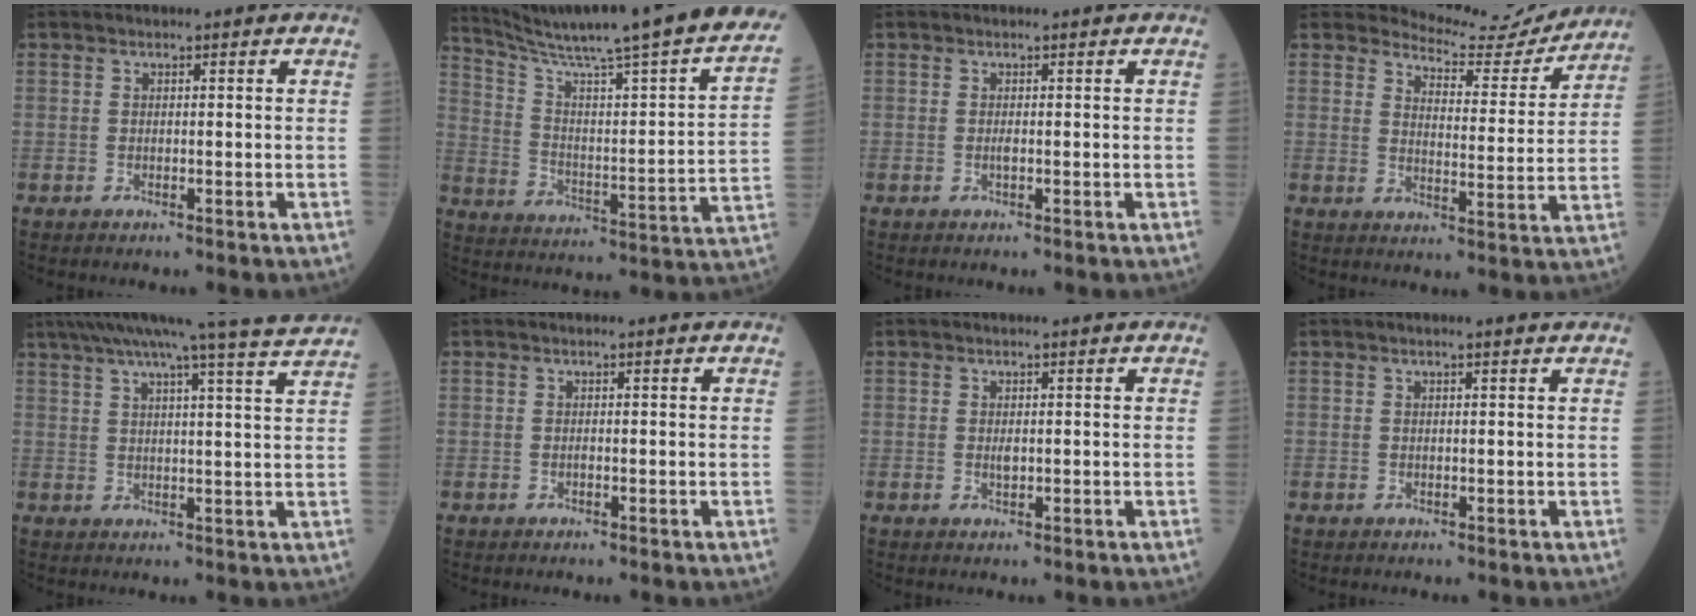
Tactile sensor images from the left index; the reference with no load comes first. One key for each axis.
{"total": 29.1, "fx": 25.1, "fy": -0.2, "fz": 14.8, "tx": -0.240, "ty": -0.087, "tz": 0.338}
{"total": 0.6, "fx": 0.0, "fy": 0.0, "fz": 0.6, "tx": -0.015, "ty": 0.000, "tz": -0.001}
{"total": 10.1, "fx": 10.0, "fy": 1.6, "fz": -0.3, "tx": 0.003, "ty": -0.024, "tz": 0.125}
{"total": 16.1, "fx": 13.9, "fy": -2.1, "fz": 7.7, "tx": -0.131, "ty": -0.011, "tz": 0.176}
{"total": 0.0}
{"total": 1.0, "fx": 0.2, "fy": 0.3, "fz": 0.9, "tx": -0.018, "ty": -0.002, "tz": 0.004}
{"total": 2.0, "fx": 1.7, "fy": -0.1, "fz": 1.1, "tx": -0.016, "ty": 0.011, "tz": 0.019}